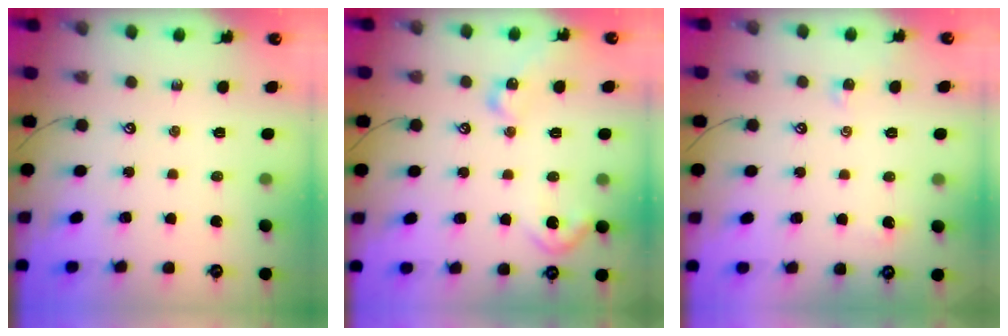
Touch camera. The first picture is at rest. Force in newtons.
{"total": 8.5, "press": 8.4, "slide": 1.0}
{"total": 0.0}